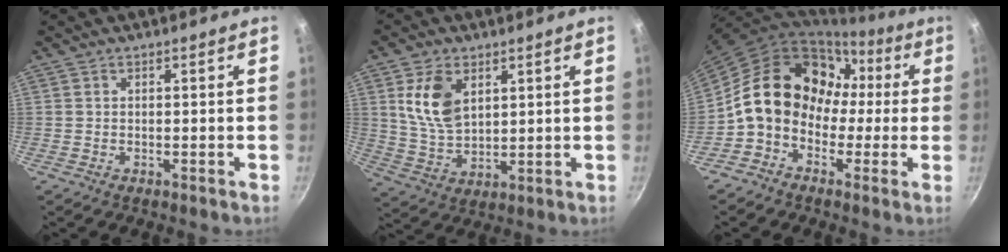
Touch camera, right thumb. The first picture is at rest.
{"total": 10.3, "force": [3.8, 6.4, 7.2], "torque": [-0.126, -0.024, 0.080]}
{"total": 15.8, "force": [-0.6, 12.9, 9.2], "torque": [-0.114, 0.058, -0.024]}